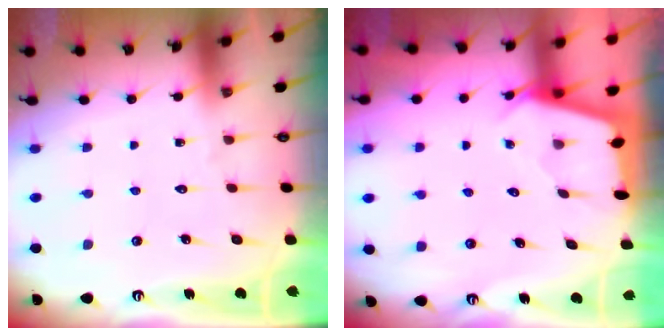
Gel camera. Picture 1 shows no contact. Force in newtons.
{"total": 2.5, "press": 2.5, "slide": 0.3}